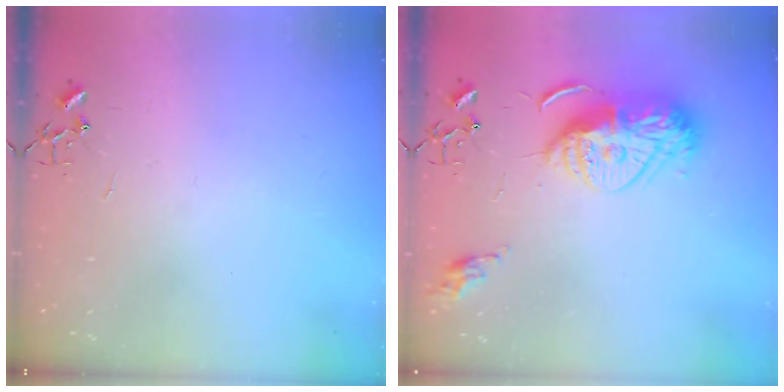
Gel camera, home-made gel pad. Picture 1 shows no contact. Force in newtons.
{"total": 15.5, "press": 15.4, "slide": 1.4}